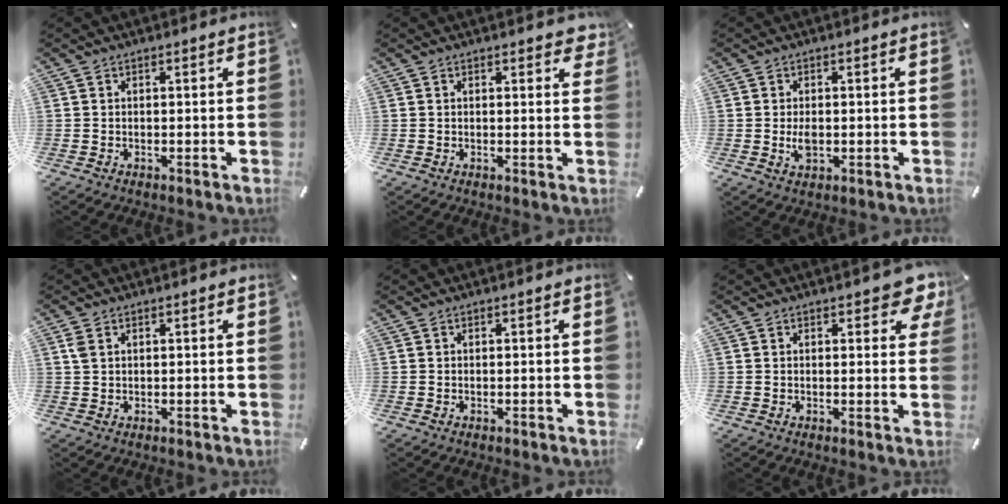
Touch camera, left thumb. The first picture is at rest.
{"total": 1.8, "force": [1.2, 0.9, 0.9], "torque": [0.003, -0.004, 0.016]}
{"total": 3.0, "force": [-0.3, 2.0, 2.2], "torque": [-0.041, -0.003, -0.007]}
{"total": 1.9, "force": [0.8, 1.4, 1.0], "torque": [-0.024, 0.004, 0.015]}
{"total": 0.0}
{"total": 5.6, "force": [3.2, 2.8, 3.6], "torque": [-0.038, -0.011, 0.051]}